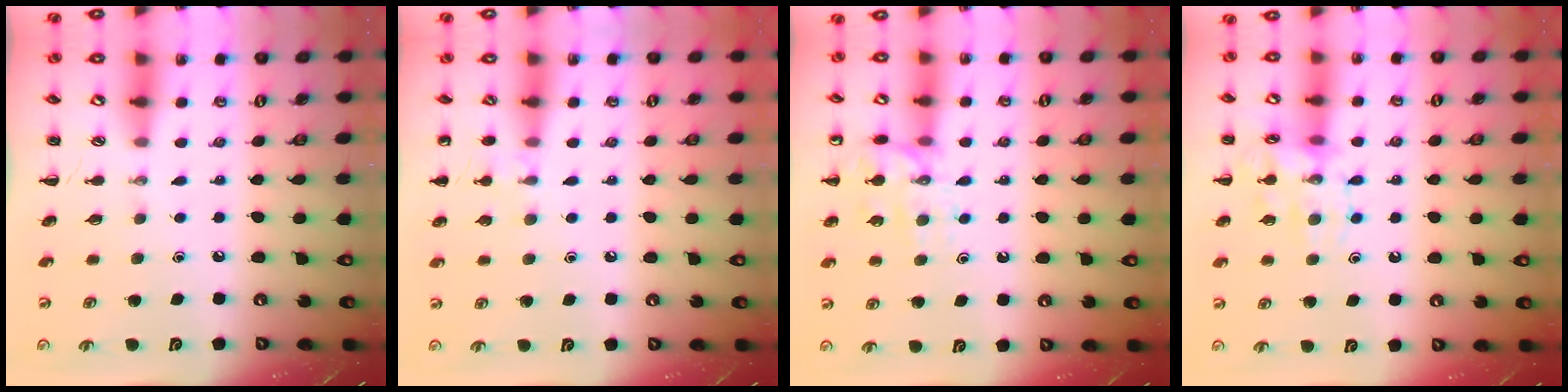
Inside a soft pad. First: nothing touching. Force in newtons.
{"total": 6.4, "press": 6.0, "slide": 2.1}
{"total": 13.5, "press": 13.5, "slide": 1.1}
{"total": 13.1, "press": 13.0, "slide": 1.1}